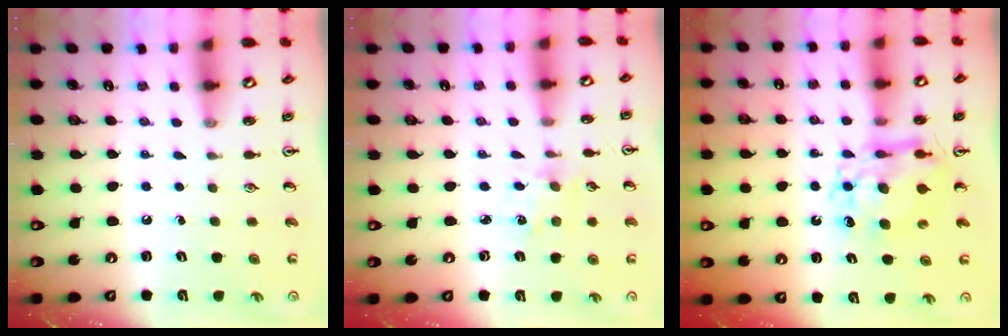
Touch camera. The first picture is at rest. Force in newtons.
{"total": 1.4, "press": 1.3, "slide": 0.2}
{"total": 10.0, "press": 9.9, "slide": 0.9}